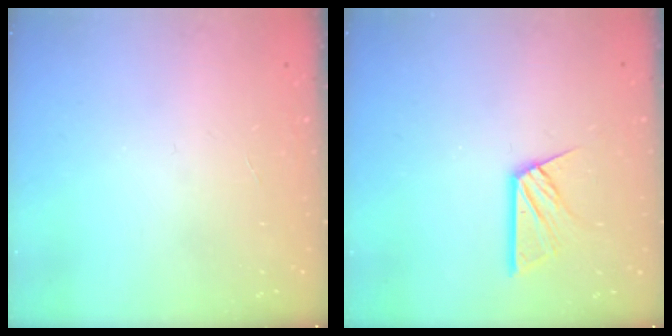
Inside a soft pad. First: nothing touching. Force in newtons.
{"total": 10.1, "press": 10.0, "slide": 1.0}